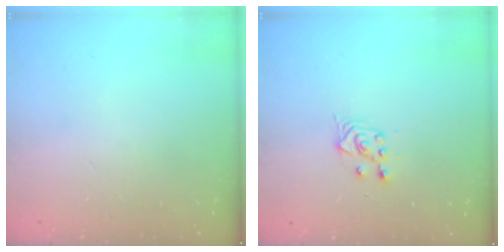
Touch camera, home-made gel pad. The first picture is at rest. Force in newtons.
{"total": 3.0, "press": 2.6, "slide": 1.3}